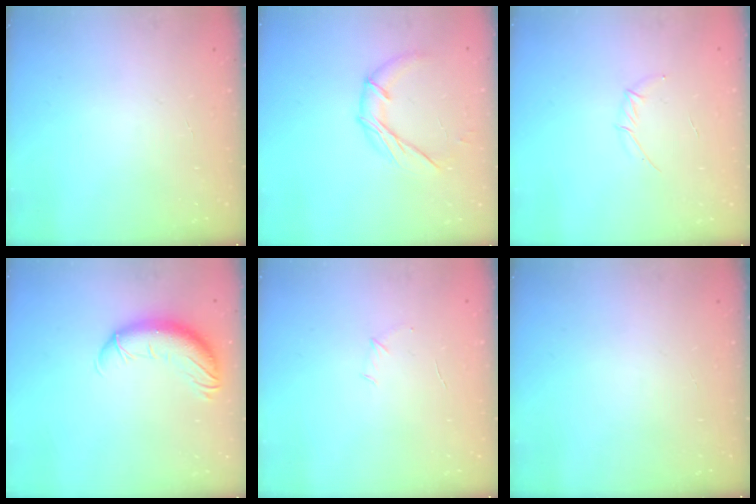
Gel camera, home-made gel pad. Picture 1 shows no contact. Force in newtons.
{"total": 9.1, "press": 9.1, "slide": 0.4}
{"total": 3.8, "press": 3.7, "slide": 1.0}
{"total": 11.8, "press": 11.6, "slide": 2.5}
{"total": 3.7, "press": 3.6, "slide": 1.0}
{"total": 0.0}